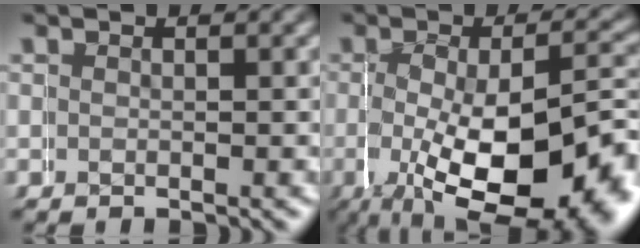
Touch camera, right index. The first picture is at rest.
{"total": 13.7, "force": [-3.0, 6.3, 11.8], "torque": [-0.195, -0.043, -0.016]}